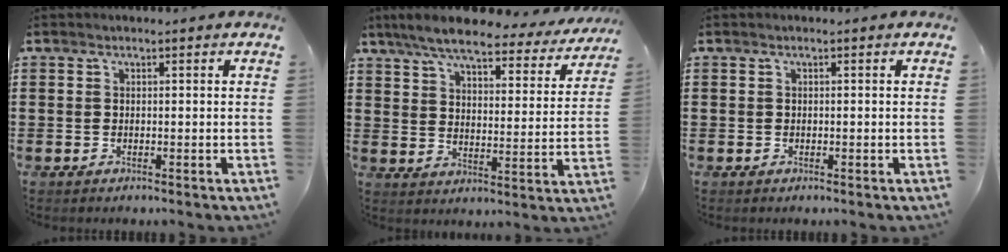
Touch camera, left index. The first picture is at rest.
{"total": 8.0, "force": [6.9, 1.2, 3.9], "torque": [-0.095, -0.037, 0.119]}
{"total": 0.0}